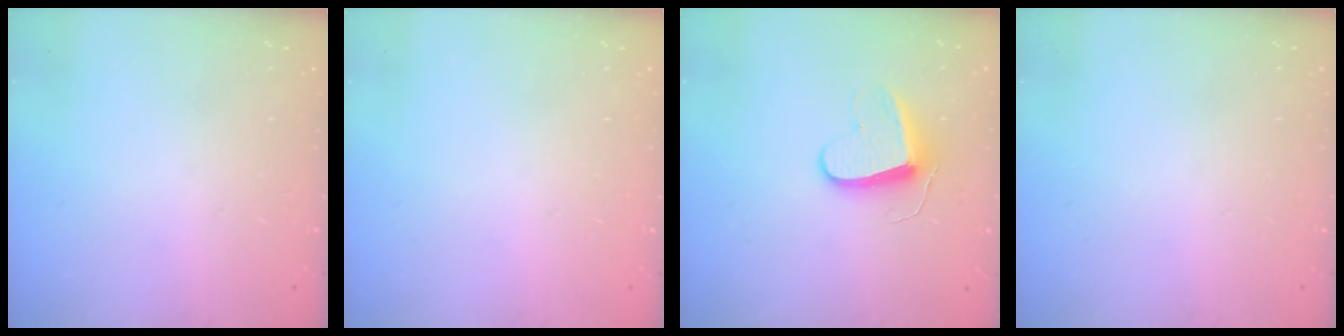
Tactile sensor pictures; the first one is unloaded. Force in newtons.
{"total": 0.0}
{"total": 9.4, "press": 9.3, "slide": 0.9}
{"total": 0.0}